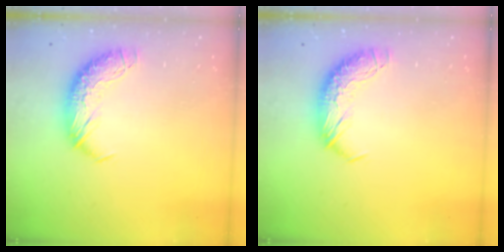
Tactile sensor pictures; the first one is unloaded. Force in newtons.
{"total": 0.0}